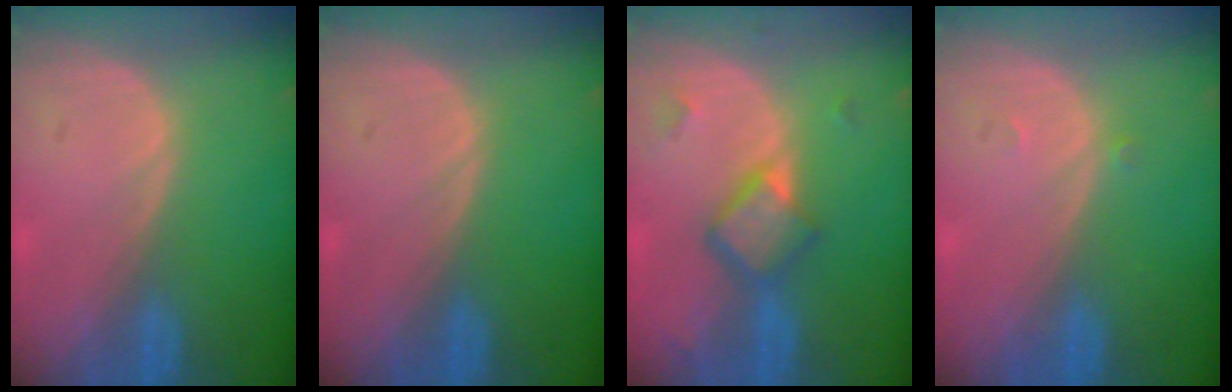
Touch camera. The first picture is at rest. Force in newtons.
{"total": 0.0}
{"total": 5.8, "press": 5.0, "slide": 3.0}
{"total": 0.7, "press": 0.5, "slide": 0.5}